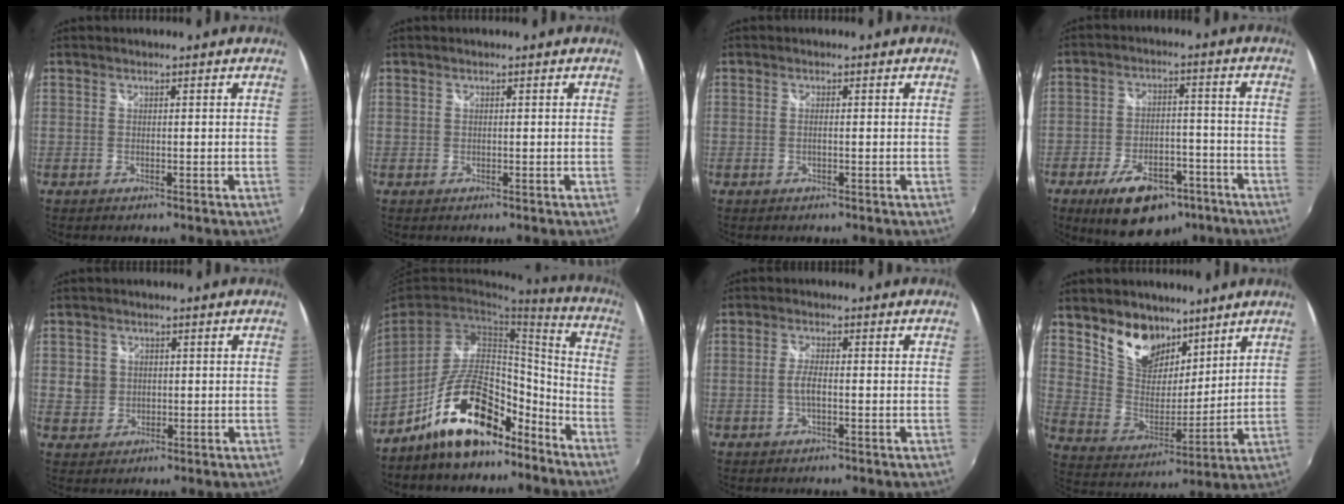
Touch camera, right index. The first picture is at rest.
{"total": 0.0}
{"total": 0.7, "force": [-0.1, 0.1, 0.6], "torque": [-0.014, 0.001, -0.005]}
{"total": 14.9, "force": [-9.5, 7.4, 8.7], "torque": [-0.163, 0.006, -0.135]}
{"total": 4.8, "force": [0.4, 4.7, 1.0], "torque": [-0.018, 0.011, 0.012]}
{"total": 17.8, "force": [-12.8, 7.5, 9.9], "torque": [-0.171, 0.046, -0.192]}
{"total": 2.8, "force": [-0.7, 0.7, 2.6], "torque": [-0.055, 0.001, -0.014]}
{"total": 13.3, "force": [9.1, 7.9, 5.6], "torque": [-0.121, 0.002, 0.174]}